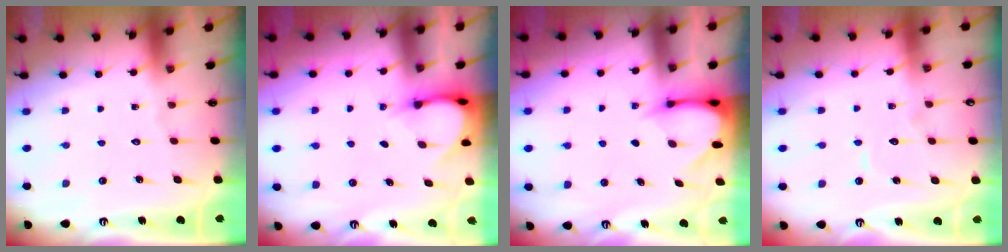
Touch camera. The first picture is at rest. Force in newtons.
{"total": 3.9, "press": 3.9, "slide": 0.3}
{"total": 3.4, "press": 3.4, "slide": 0.3}
{"total": 5.3, "press": 5.3, "slide": 0.4}